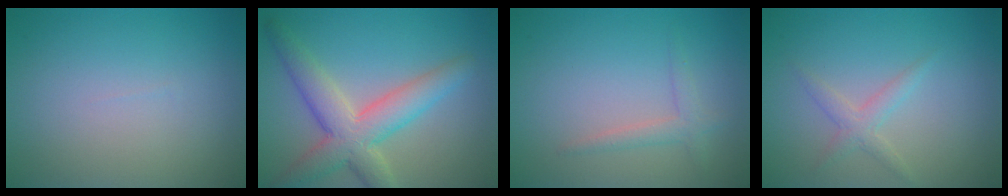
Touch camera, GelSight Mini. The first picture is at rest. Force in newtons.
{"total": 6.1, "press": 6.1, "slide": 0.4}
{"total": 1.6, "press": 1.5, "slide": 0.1}
{"total": 1.7, "press": 1.7, "slide": 0.1}